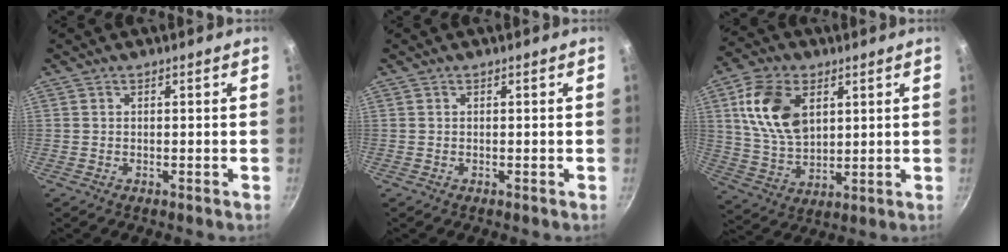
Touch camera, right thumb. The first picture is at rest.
{"total": 0.0}
{"total": 14.2, "force": [4.4, 9.1, 9.9], "torque": [-0.167, -0.016, 0.088]}